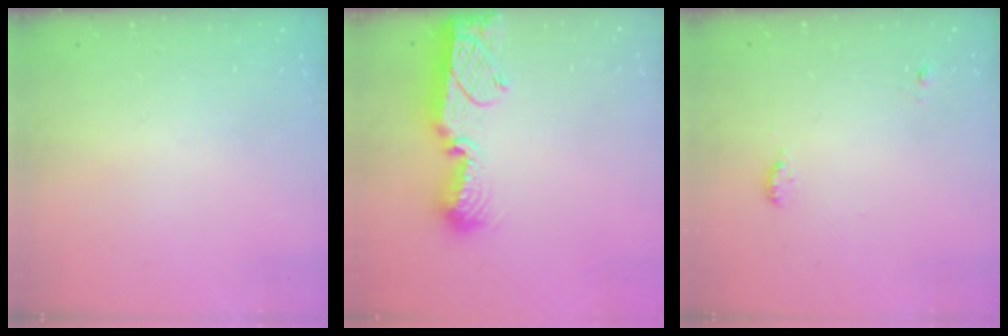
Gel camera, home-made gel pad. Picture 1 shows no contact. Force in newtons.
{"total": 13.4, "press": 13.3, "slide": 0.6}
{"total": 5.3, "press": 5.0, "slide": 1.7}